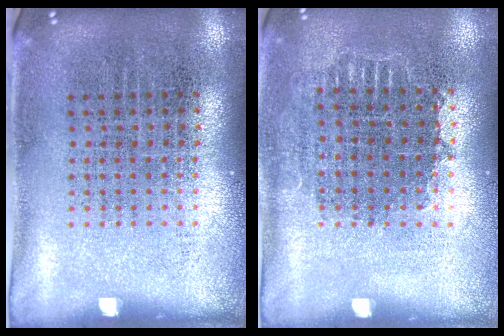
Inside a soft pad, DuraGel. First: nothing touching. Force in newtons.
{"total": 0.9, "press": 0.9, "slide": 0.2}